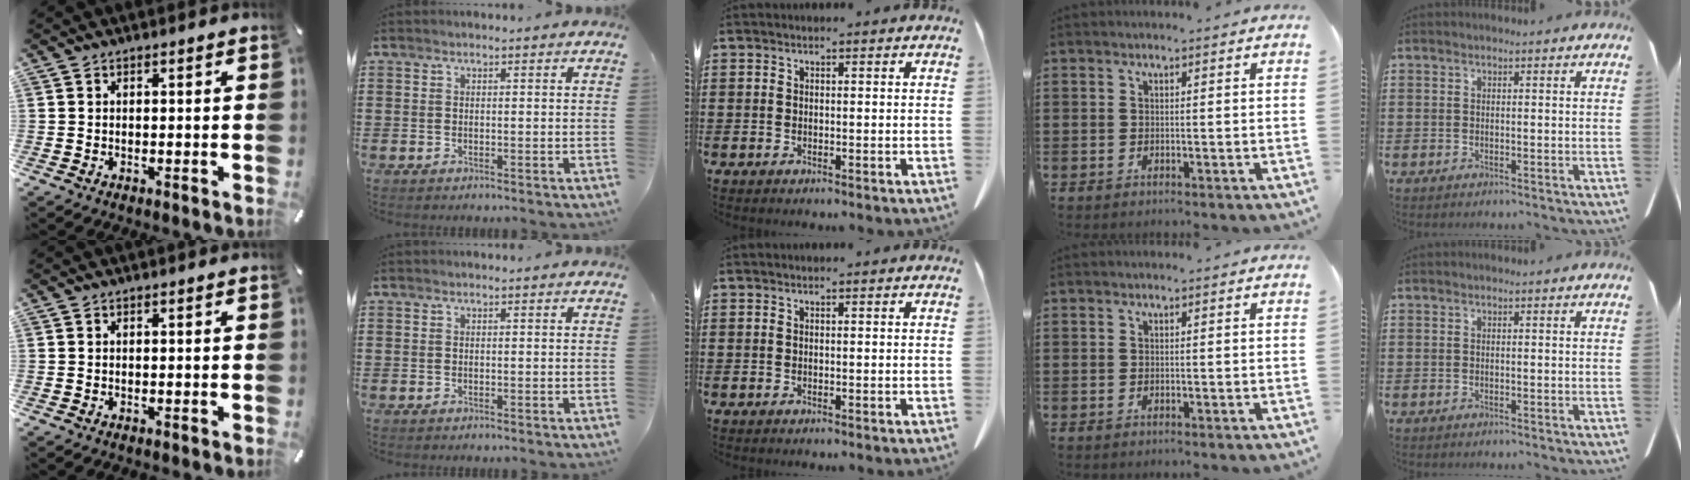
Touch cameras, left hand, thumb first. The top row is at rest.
{}